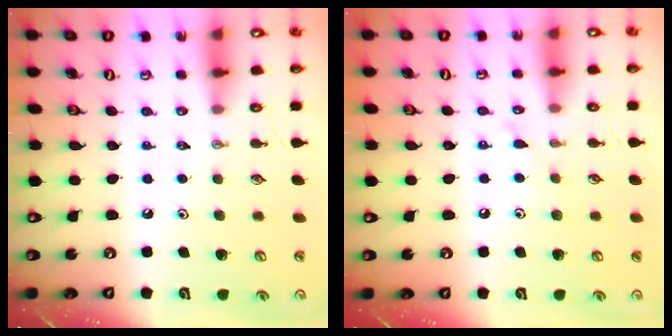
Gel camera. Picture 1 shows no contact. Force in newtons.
{"total": 5.4, "press": 5.4, "slide": 0.4}